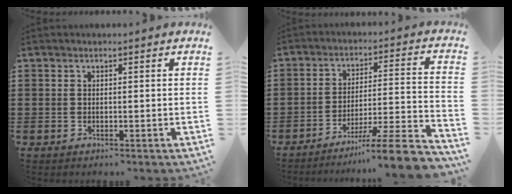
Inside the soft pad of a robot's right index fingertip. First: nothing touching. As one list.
[{"total": 9.2, "force": [-7.5, 0.2, 5.4], "torque": [-0.077, 0.002, -0.145]}]